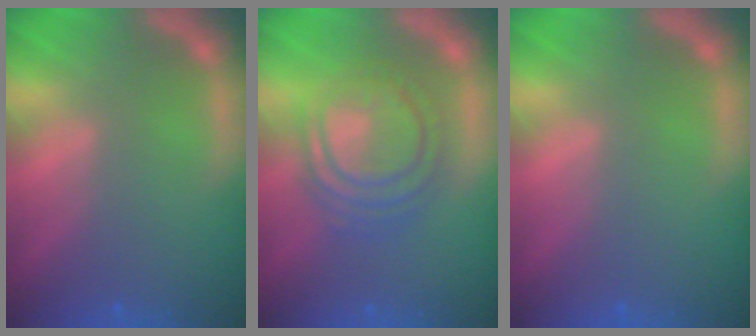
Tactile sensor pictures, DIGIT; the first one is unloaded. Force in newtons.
{"total": 7.6}
{"total": 0.0}